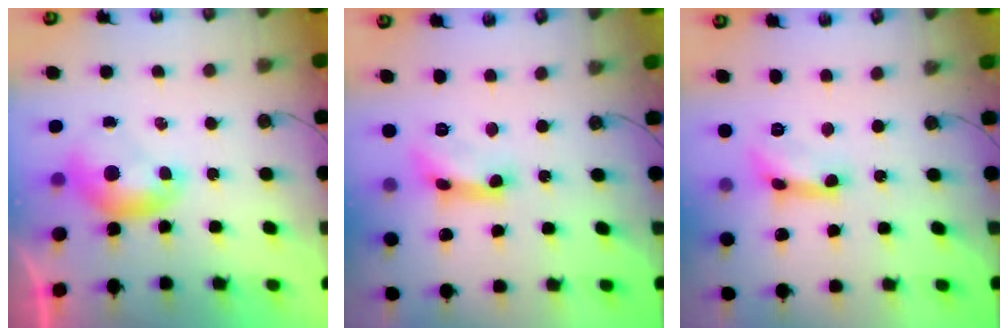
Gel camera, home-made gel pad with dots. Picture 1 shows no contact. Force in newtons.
{"total": 5.5, "press": 5.5, "slide": 0.4}
{"total": 4.1, "press": 4.0, "slide": 0.2}